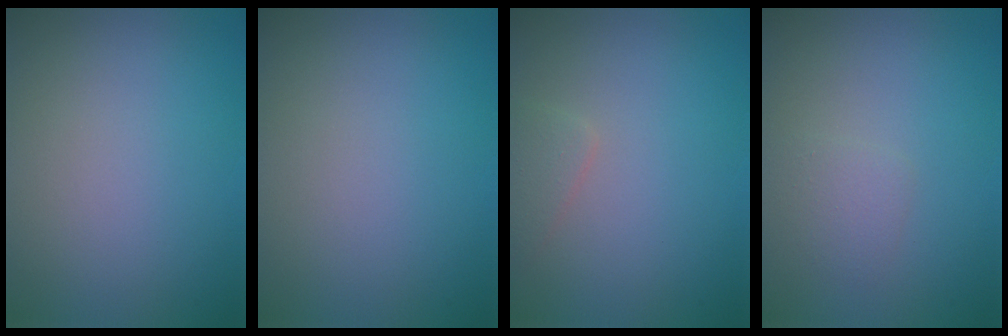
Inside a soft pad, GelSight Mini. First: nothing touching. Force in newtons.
{"total": 0.0}
{"total": 1.2, "press": 1.2, "slide": 0.1}
{"total": 1.2, "press": 1.2, "slide": 0.0}